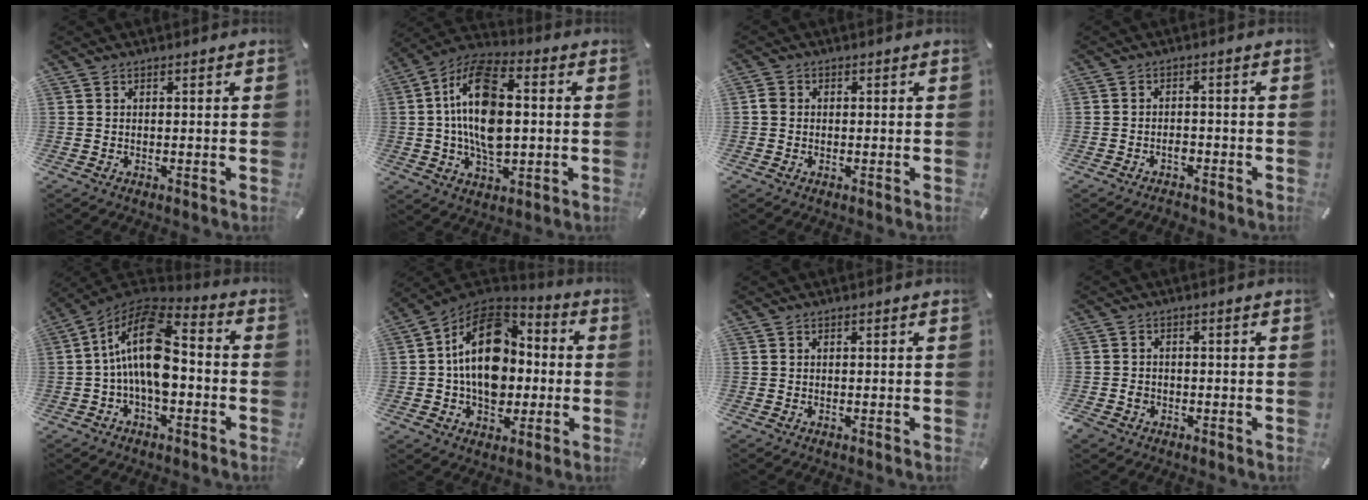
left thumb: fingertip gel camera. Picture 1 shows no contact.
{"total": 15.8, "force": [0.5, 9.1, 13.0], "torque": [-0.276, 0.003, 0.006]}
{"total": 1.7, "force": [-0.2, 1.5, 0.7], "torque": [-0.013, 0.006, -0.005]}
{"total": 2.7, "force": [-1.8, 1.5, 1.3], "torque": [-0.024, 0.008, -0.035]}
{"total": 16.3, "force": [-0.6, 8.8, 13.7], "torque": [-0.277, 0.001, -0.013]}
{"total": 18.5, "force": [0.1, 13.8, 12.4], "torque": [-0.209, 0.004, -0.002]}
{"total": 0.0}
{"total": 2.5, "force": [-1.3, 2.0, 0.8], "torque": [-0.014, 0.006, -0.026]}